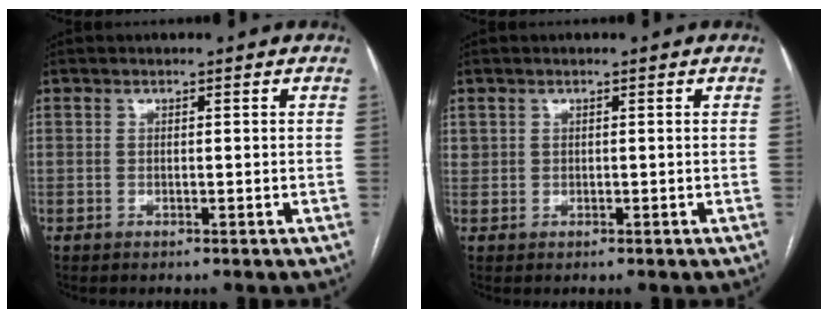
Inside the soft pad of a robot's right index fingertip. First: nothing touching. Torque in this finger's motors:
{"motor_torque": [0.30, 0.21, 0.16, 0.04]}